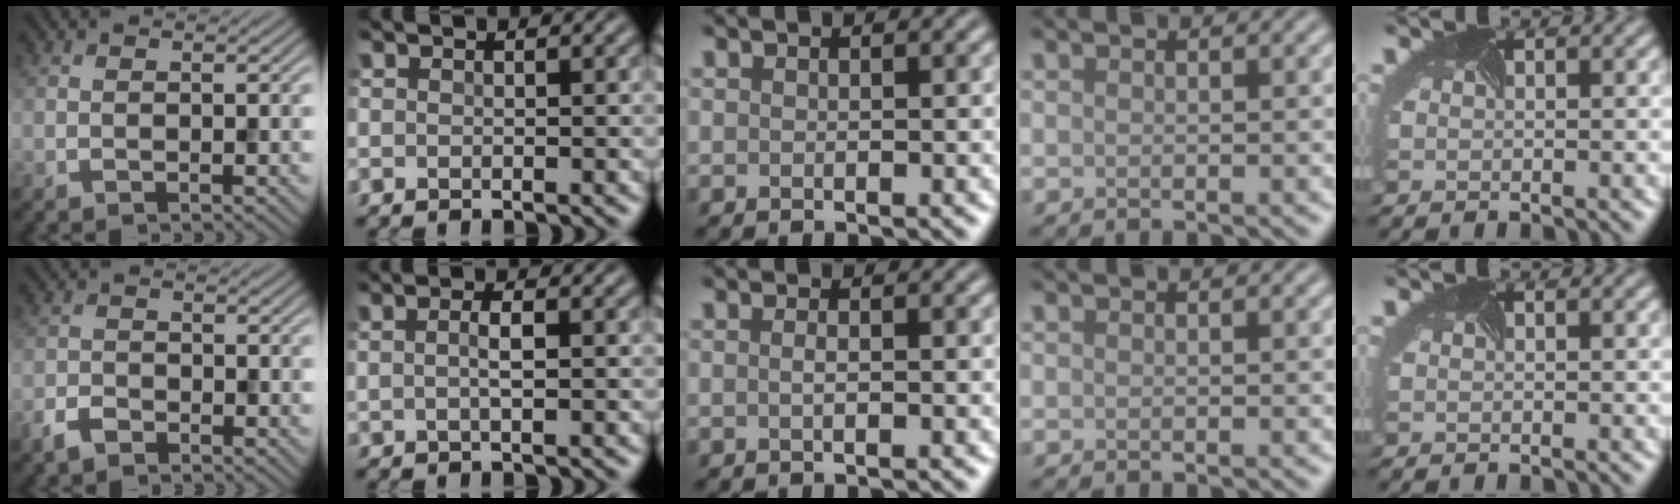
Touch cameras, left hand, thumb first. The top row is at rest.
{"thumb": {"total": 2.6, "force": [-2.0, 1.2, 1.1], "torque": [-0.023, -0.002, -0.047]}, "index": {"total": 1.6, "force": [0.0, 0.4, 1.5], "torque": [-0.032, 0.000, -0.001]}, "middle": {"total": 0.7, "force": [0.0, 0.2, 0.6], "torque": [-0.014, 0.001, 0.000]}}